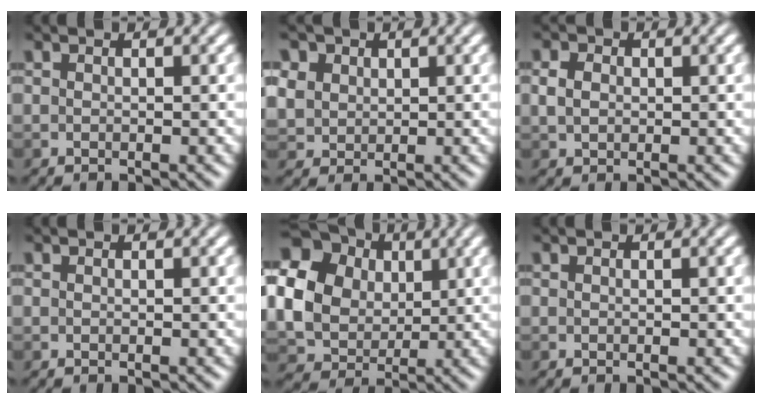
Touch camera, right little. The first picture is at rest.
{"total": 5.5, "force": [2.6, 4.2, 2.4], "torque": [-0.082, 0.010, 0.048]}
{"total": 2.1, "force": [0.1, 1.7, 1.3], "torque": [-0.028, 0.001, 0.001]}
{"total": 0.0}
{"total": 20.5, "force": [5.2, 18.0, 8.3], "torque": [-0.226, 0.019, 0.076]}
{"total": 0.0}